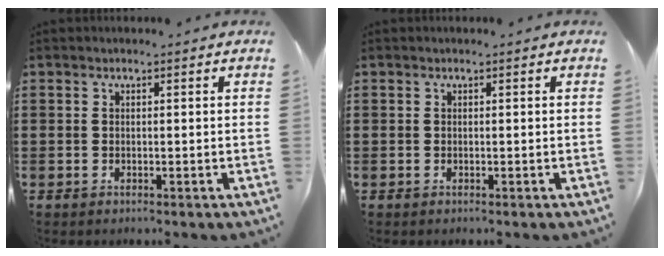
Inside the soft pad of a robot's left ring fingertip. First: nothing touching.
{"total": 0.0}